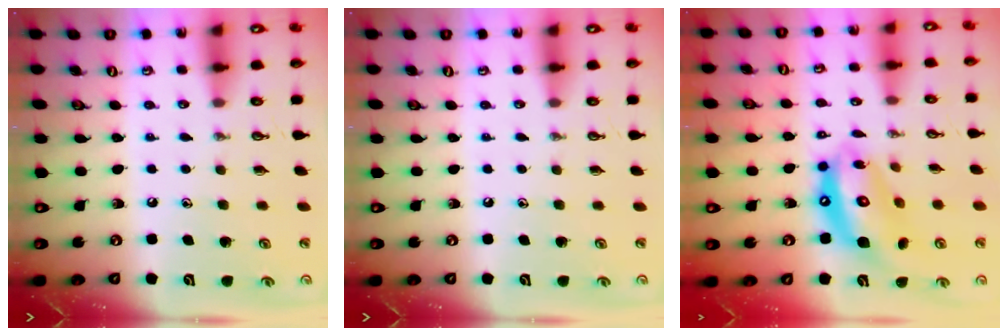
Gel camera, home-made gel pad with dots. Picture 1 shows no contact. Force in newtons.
{"total": 0.0}
{"total": 14.0, "press": 13.9, "slide": 1.4}